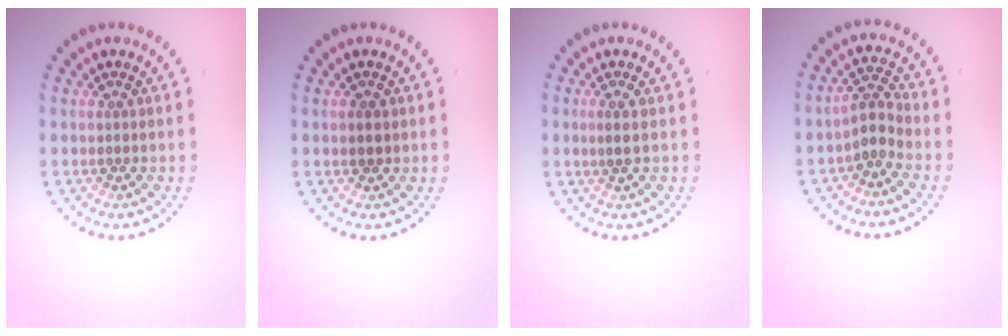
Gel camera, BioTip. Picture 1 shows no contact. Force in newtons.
{"total": 1.1, "press": 1.1, "slide": 0.2}
{"total": 1.1, "press": 1.0, "slide": 0.5}
{"total": 2.2, "press": 1.6, "slide": 1.4}